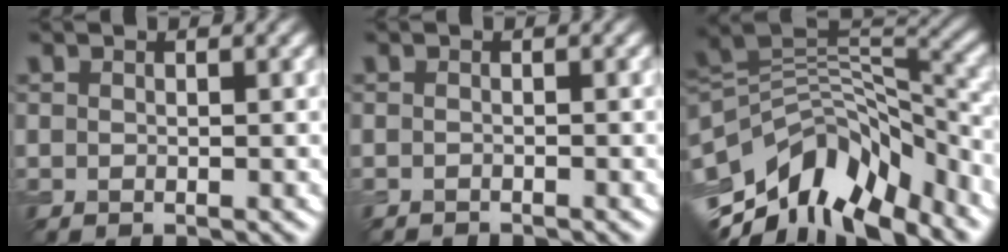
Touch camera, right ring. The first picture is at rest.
{"total": 1.1, "force": [-1.1, 0.1, 0.2], "torque": [0.000, -0.009, -0.021]}
{"total": 10.6, "force": [-6.4, 5.2, 6.5], "torque": [-0.117, 0.020, -0.118]}